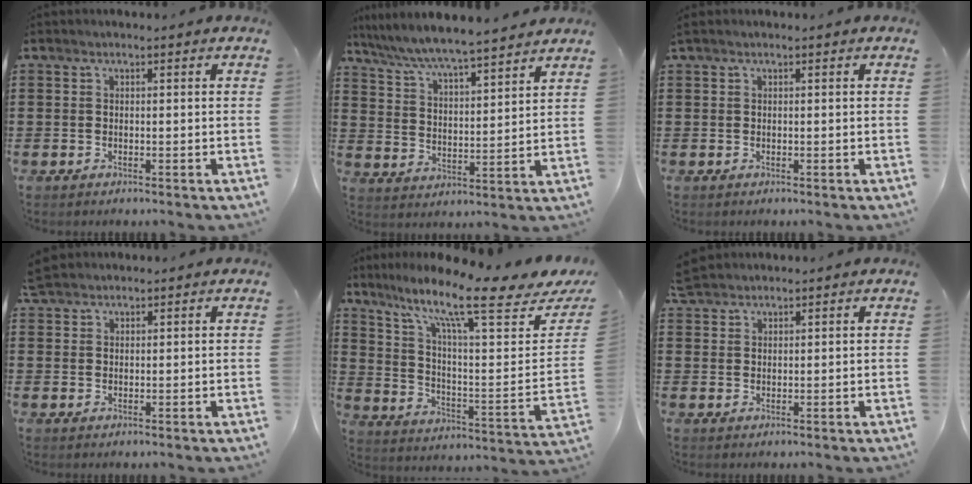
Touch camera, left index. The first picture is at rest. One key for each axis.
{"total": 6.0, "fx": 5.7, "fy": -0.2, "fz": 2.0, "tx": -0.063, "ty": -0.036, "tz": 0.095}
{"total": 0.0}
{"total": 2.4, "fx": 2.2, "fy": 0.8, "fz": 0.4, "tx": -0.014, "ty": 0.005, "tz": 0.044}
{"total": 14.2, "fx": 9.8, "fy": 2.1, "fz": 10.0, "tx": -0.194, "ty": -0.071, "tz": 0.154}
{"total": 2.8, "fx": 2.6, "fy": 0.8, "fz": 0.4, "tx": -0.015, "ty": 0.001, "tz": 0.052}